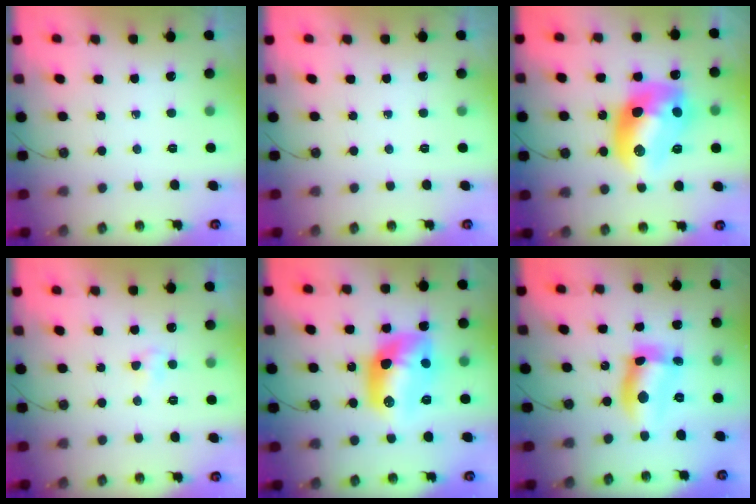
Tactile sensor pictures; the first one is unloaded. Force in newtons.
{"total": 0.0}
{"total": 17.1, "press": 17.1, "slide": 1.2}
{"total": 2.9, "press": 2.7, "slide": 0.9}
{"total": 14.8, "press": 14.8, "slide": 1.1}
{"total": 12.5, "press": 12.0, "slide": 3.4}